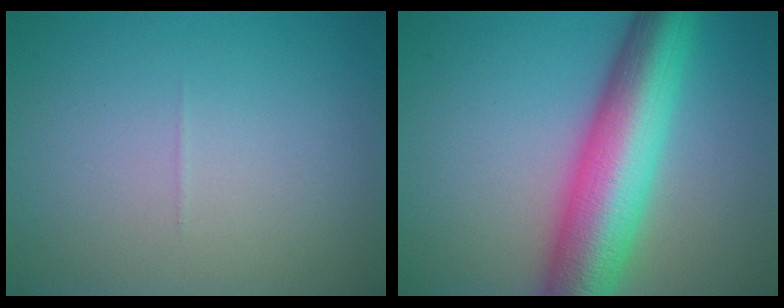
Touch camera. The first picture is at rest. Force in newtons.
{"total": 10.7, "press": 10.7, "slide": 0.2}